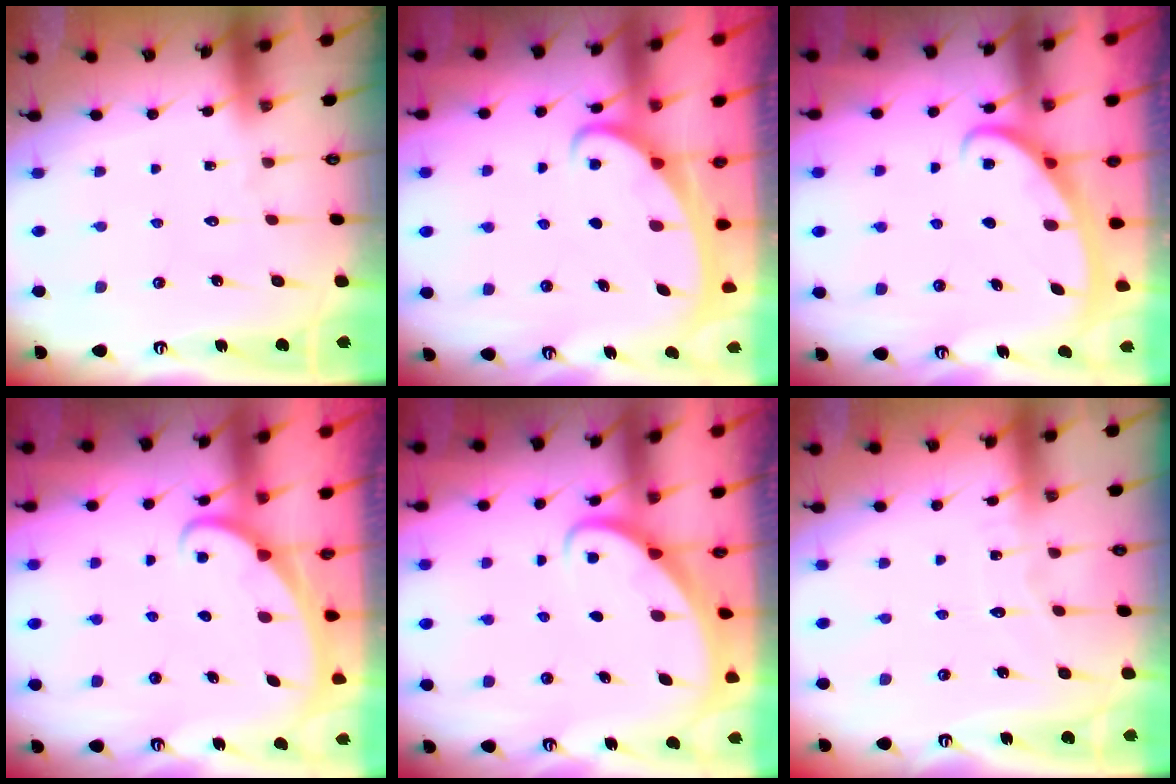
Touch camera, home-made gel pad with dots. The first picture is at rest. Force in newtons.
{"total": 2.3, "press": 2.2, "slide": 0.4}
{"total": 2.6, "press": 2.6, "slide": 0.5}
{"total": 1.9, "press": 1.9, "slide": 0.1}
{"total": 2.4, "press": 2.4, "slide": 0.2}
{"total": 3.8, "press": 3.8, "slide": 0.4}